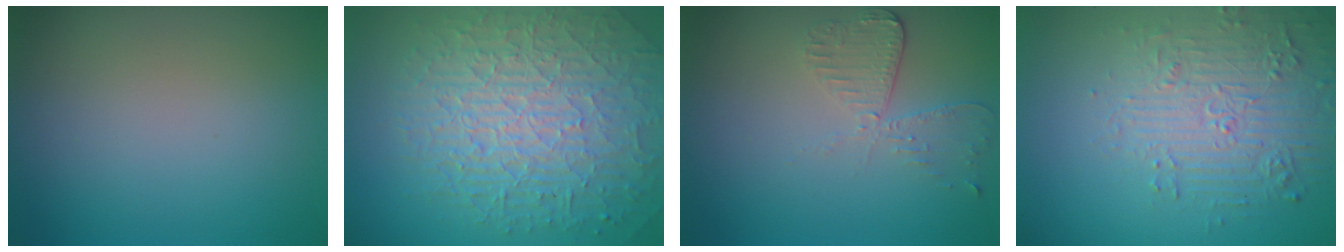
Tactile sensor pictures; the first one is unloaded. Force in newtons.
{"total": 9.8, "press": 6.3, "slide": 7.5}
{"total": 2.9, "press": 2.6, "slide": 1.4}
{"total": 4.6, "press": 4.2, "slide": 1.9}